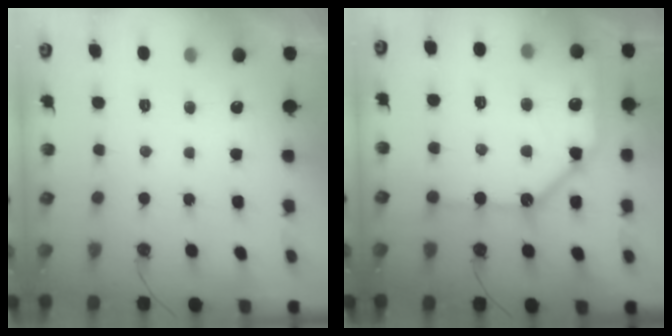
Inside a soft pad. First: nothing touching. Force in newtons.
{"total": 19.5, "press": 19.4, "slide": 2.2}